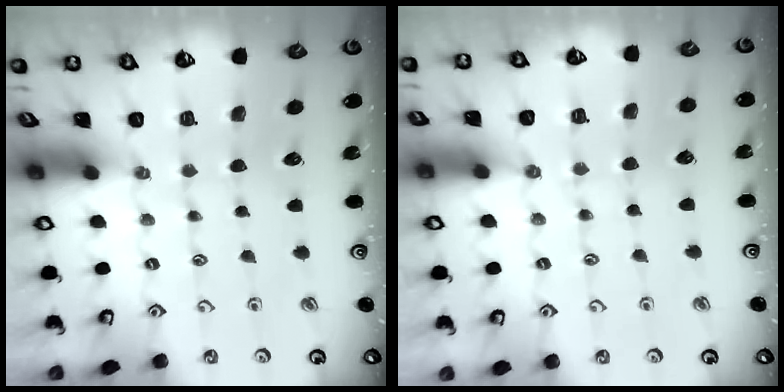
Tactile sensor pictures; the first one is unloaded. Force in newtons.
{"total": 2.7, "press": 2.7, "slide": 0.5}